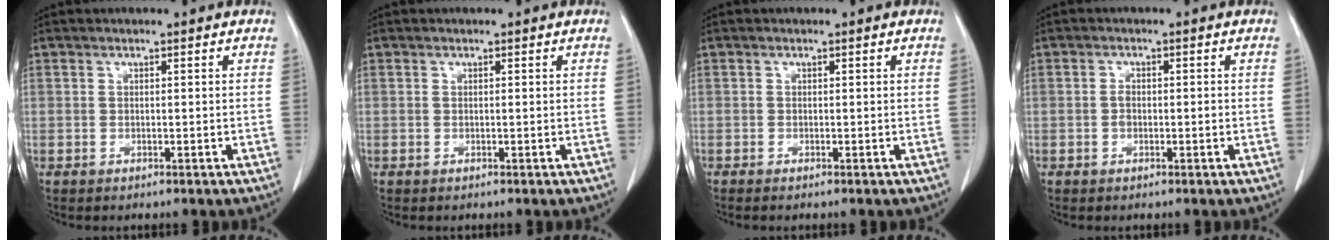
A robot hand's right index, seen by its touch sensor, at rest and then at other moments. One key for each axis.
{"total": 0.0}
{"total": 0.6, "fx": -0.4, "fy": 0.0, "fz": 0.4, "tx": -0.010, "ty": -0.002, "tz": -0.009}
{"total": 1.7, "fx": -0.3, "fy": 0.9, "fz": 1.4, "tx": -0.024, "ty": 0.003, "tz": -0.005}